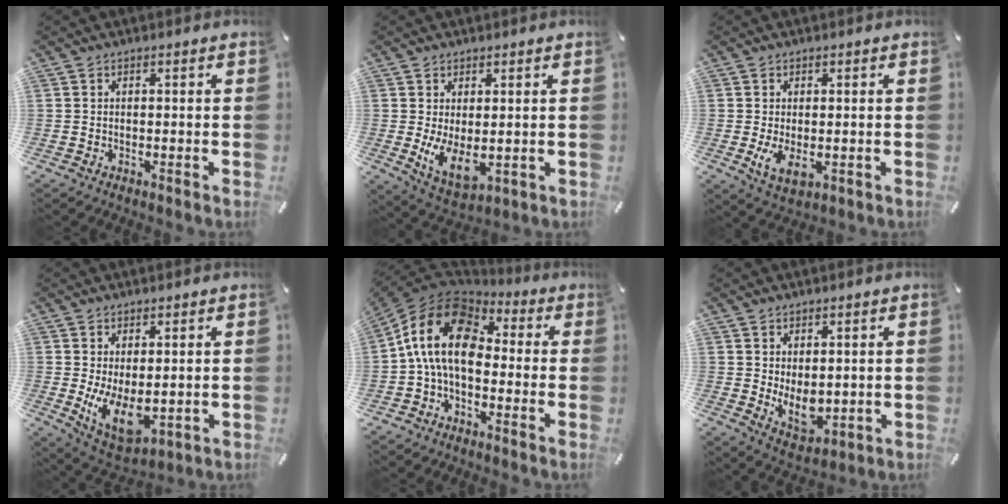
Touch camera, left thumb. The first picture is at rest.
{"total": 8.2, "force": [0.1, 4.6, 6.8], "torque": [-0.125, -0.020, 0.006]}
{"total": 5.2, "force": [-0.4, 2.8, 4.3], "torque": [-0.087, -0.011, -0.012]}
{"total": 9.5, "force": [0.3, 5.3, 7.8], "torque": [-0.132, -0.028, 0.013]}
{"total": 15.6, "force": [-0.6, 10.3, 11.8], "torque": [-0.253, 0.020, -0.018]}
{"total": 7.4, "force": [0.8, 5.0, 5.4], "torque": [-0.082, -0.013, 0.017]}